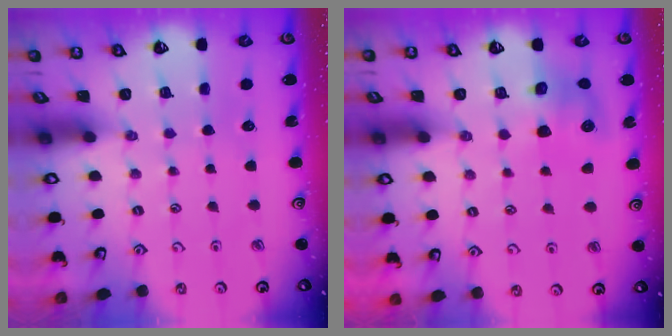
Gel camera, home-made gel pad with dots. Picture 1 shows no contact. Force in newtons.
{"total": 7.7, "press": 7.6, "slide": 1.0}